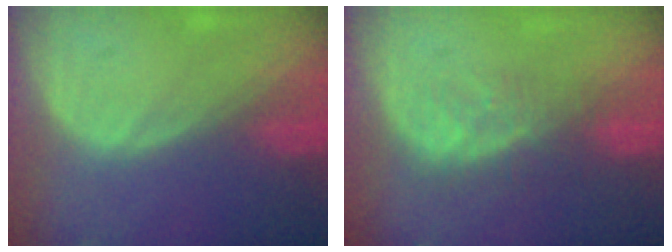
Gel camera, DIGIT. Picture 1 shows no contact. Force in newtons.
{"total": 5.4, "press": 5.1, "slide": 1.6}